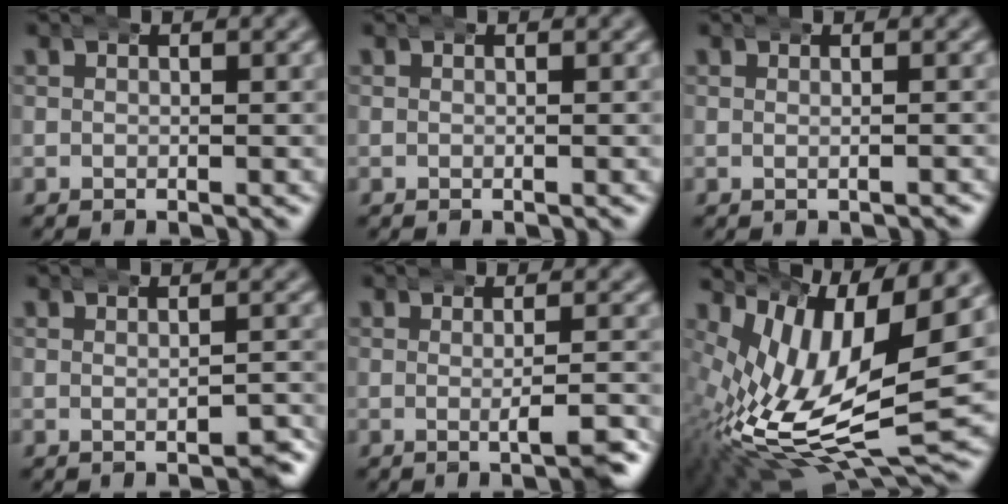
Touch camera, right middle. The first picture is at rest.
{"total": 0.0}
{"total": 0.7, "force": [-0.5, -0.2, 0.4], "torque": [-0.002, 0.008, -0.008]}
{"total": 1.6, "force": [-1.3, 0.1, 1.0], "torque": [-0.008, 0.007, -0.025]}
{"total": 2.3, "force": [-0.8, -0.2, 2.2], "torque": [-0.027, 0.010, -0.021]}
{"total": 13.6, "force": [-0.7, 7.8, 11.1], "torque": [-0.203, -0.040, 0.011]}